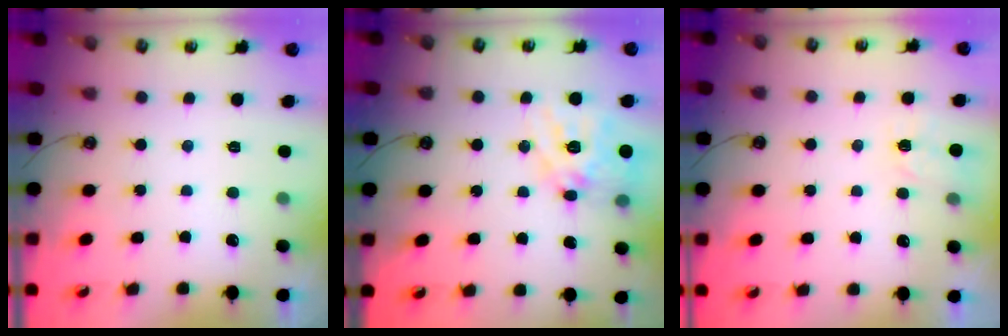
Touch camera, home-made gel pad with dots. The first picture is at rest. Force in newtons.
{"total": 15.1, "press": 15.1, "slide": 1.3}
{"total": 4.8, "press": 4.8, "slide": 0.6}